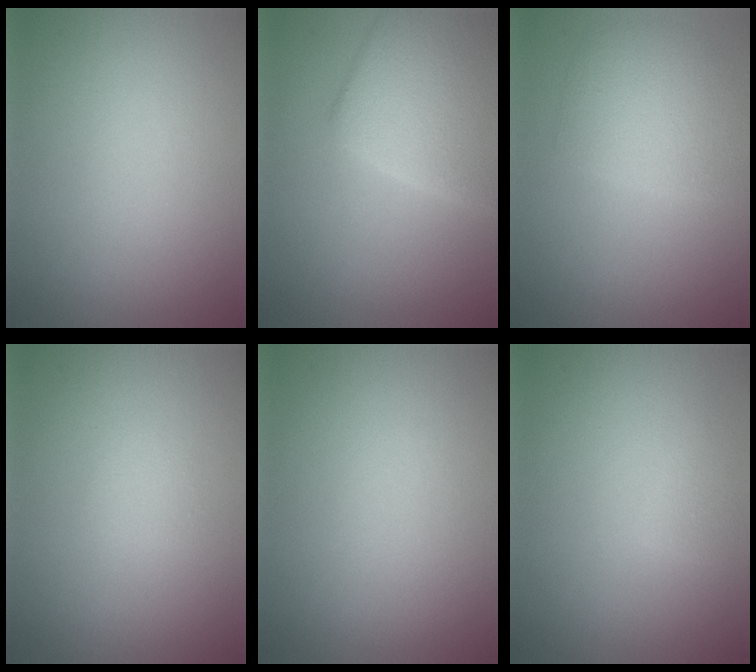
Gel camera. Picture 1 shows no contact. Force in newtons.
{"total": 6.1, "press": 6.1, "slide": 0.2}
{"total": 3.9, "press": 3.9, "slide": 0.1}
{"total": 0.7, "press": 0.7, "slide": 0.0}
{"total": 0.0}
{"total": 1.2, "press": 1.2, "slide": 0.0}